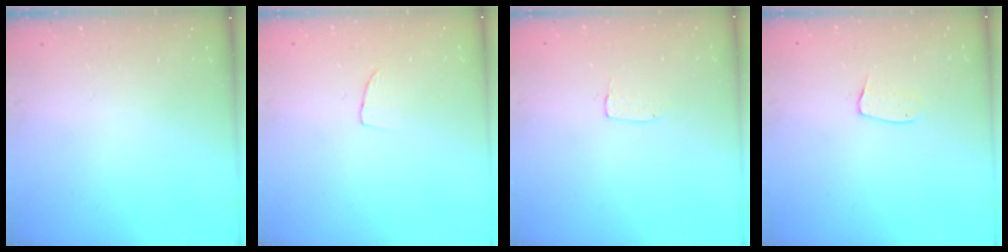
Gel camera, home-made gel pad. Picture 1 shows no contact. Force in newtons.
{"total": 3.3, "press": 3.3, "slide": 0.2}
{"total": 3.4, "press": 3.4, "slide": 0.1}
{"total": 5.6, "press": 5.6, "slide": 0.3}